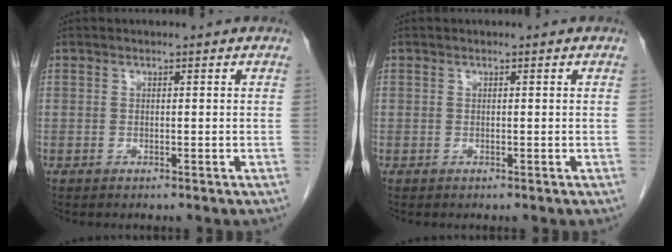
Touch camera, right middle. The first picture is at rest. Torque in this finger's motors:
{"motor_torque": [0.00, 0.00, 0.00, 0.00]}